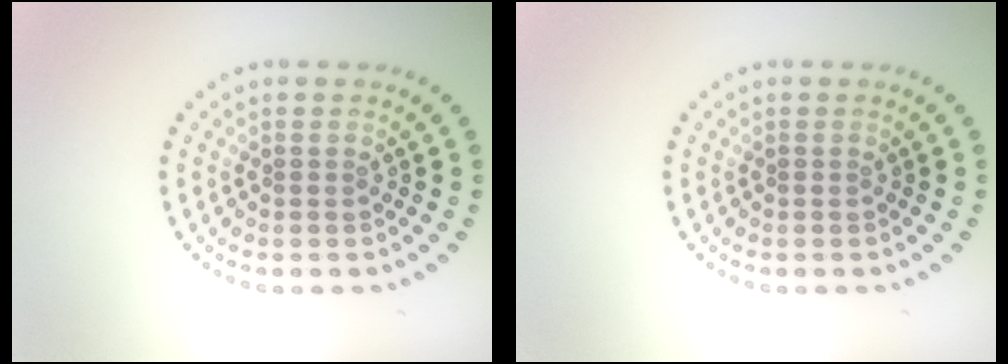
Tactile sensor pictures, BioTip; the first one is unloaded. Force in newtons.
{"total": 0.0}